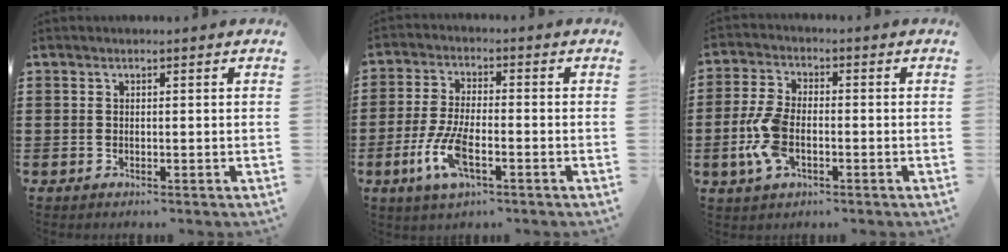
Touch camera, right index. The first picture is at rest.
{"total": 7.8, "force": [-3.2, 2.4, 6.7], "torque": [-0.155, -0.018, -0.062]}
{"total": 7.5, "force": [-2.1, 3.8, 6.1], "torque": [-0.153, -0.008, -0.045]}